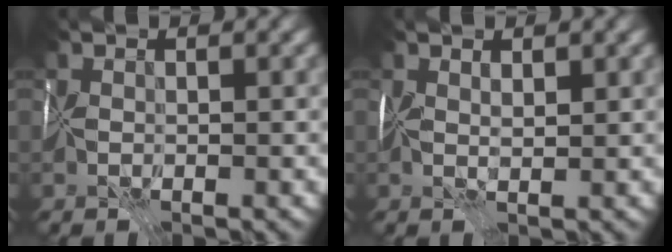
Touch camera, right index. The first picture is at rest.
{"total": 0.9, "force": [0.8, -0.3, 0.2], "torque": [0.007, -0.005, 0.016]}